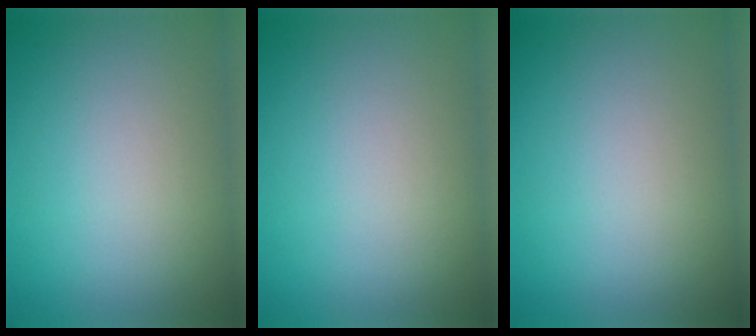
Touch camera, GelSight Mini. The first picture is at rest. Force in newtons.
{"total": 0.0}
{"total": 0.0}